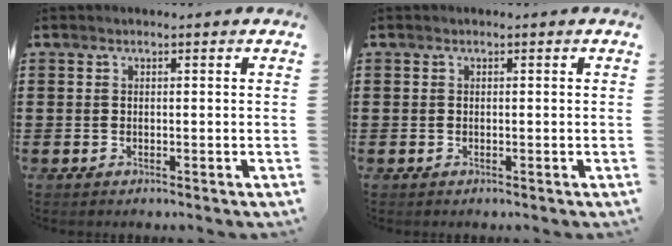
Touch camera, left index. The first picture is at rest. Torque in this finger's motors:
{"motor_torque": [-0.01, -0.01, 0.00, 0.00]}